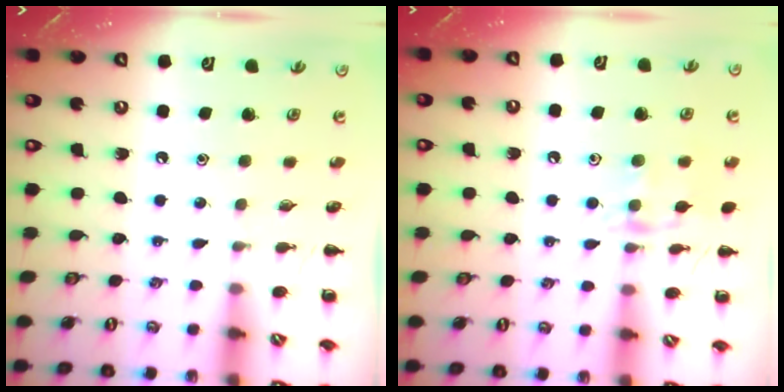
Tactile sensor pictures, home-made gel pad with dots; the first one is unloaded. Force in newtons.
{"total": 9.7, "press": 9.7, "slide": 0.8}